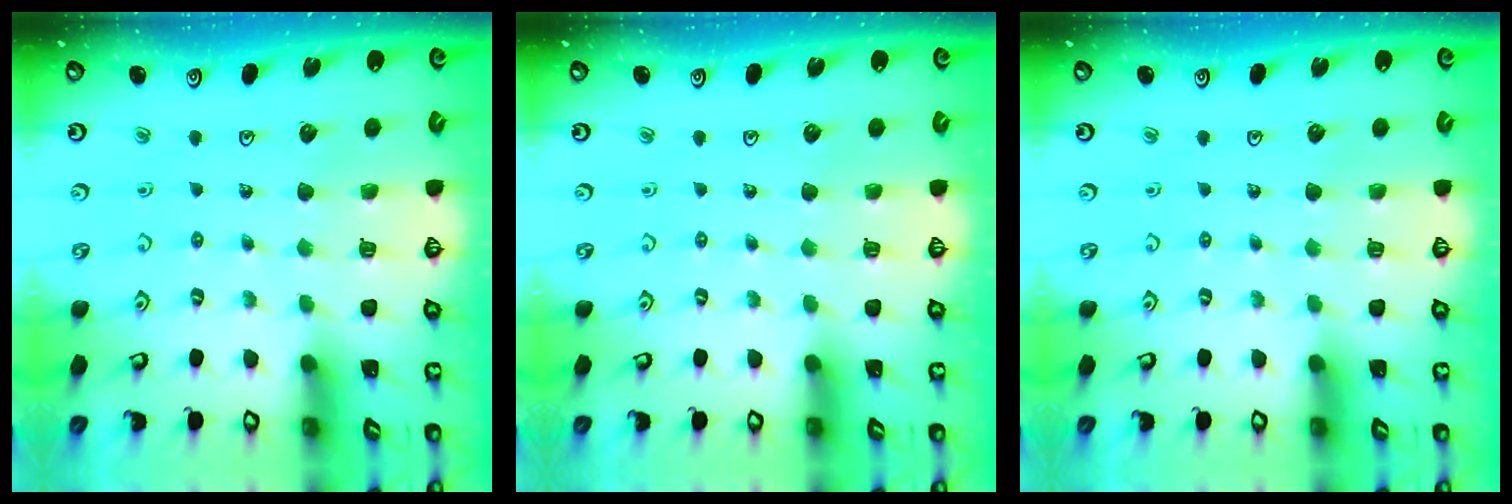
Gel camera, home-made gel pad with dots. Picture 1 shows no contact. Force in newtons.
{"total": 0.0}
{"total": 0.0}